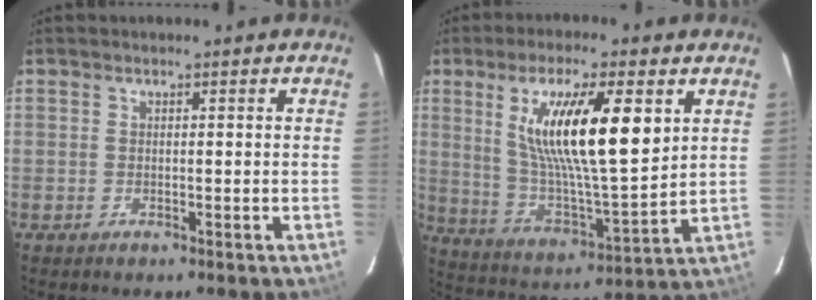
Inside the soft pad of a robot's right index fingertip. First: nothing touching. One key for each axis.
{"total": 18.3, "fx": 6.3, "fy": 3.9, "fz": 16.7, "tx": -0.291, "ty": -0.006, "tz": 0.118}